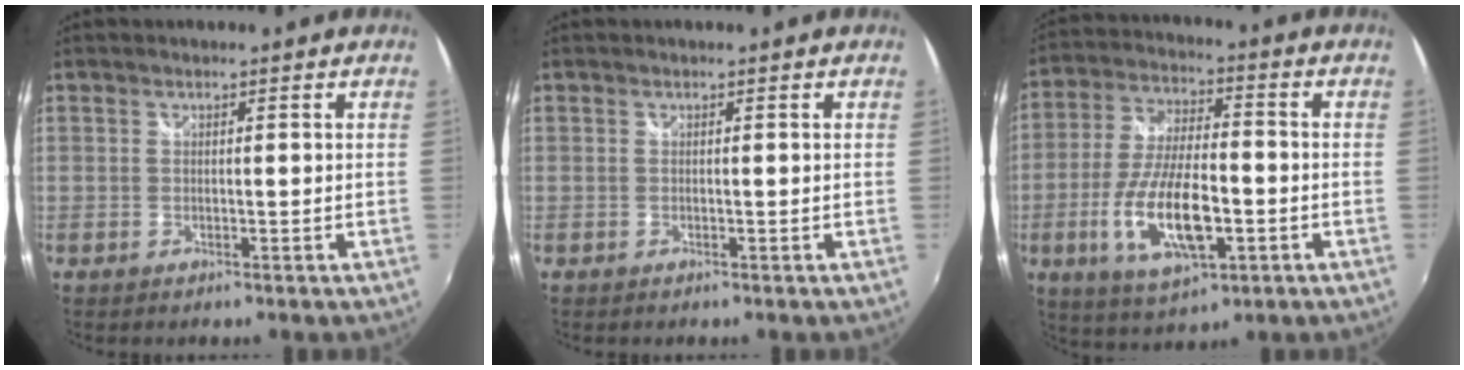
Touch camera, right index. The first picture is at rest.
{"total": 0.0}
{"total": 15.6, "force": [-4.7, 5.9, 13.7], "torque": [-0.281, -0.012, -0.082]}